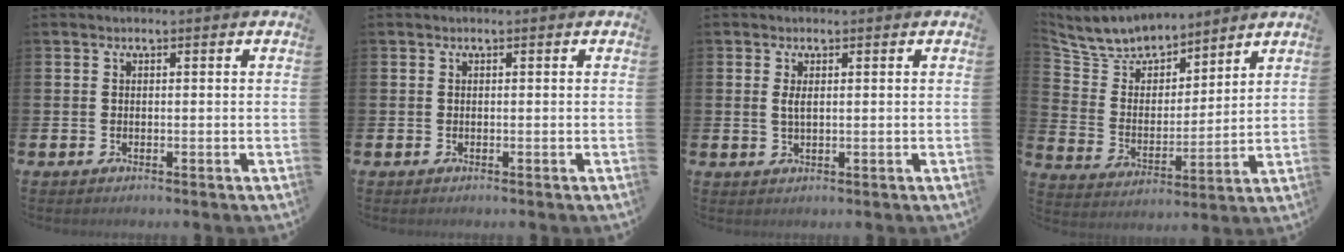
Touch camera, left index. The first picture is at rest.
{"total": 0.0}
{"total": 1.4, "force": [0.6, 0.5, 1.1], "torque": [-0.009, -0.003, 0.006]}
{"total": 7.4, "force": [7.1, 2.1, 0.7], "torque": [-0.057, -0.056, 0.126]}